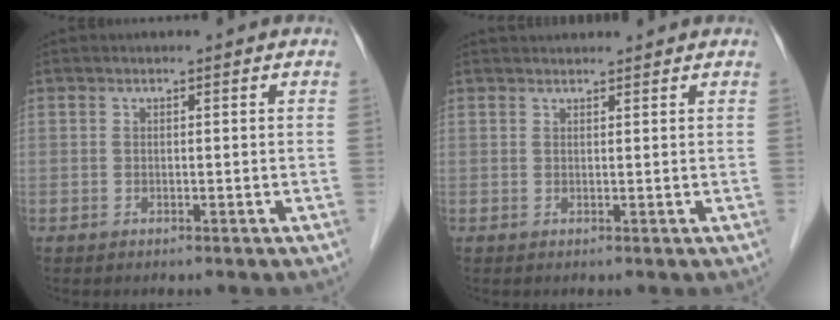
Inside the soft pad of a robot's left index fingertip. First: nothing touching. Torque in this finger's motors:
{"motor_torque": [-0.20, -0.22, 0.11, 0.04]}